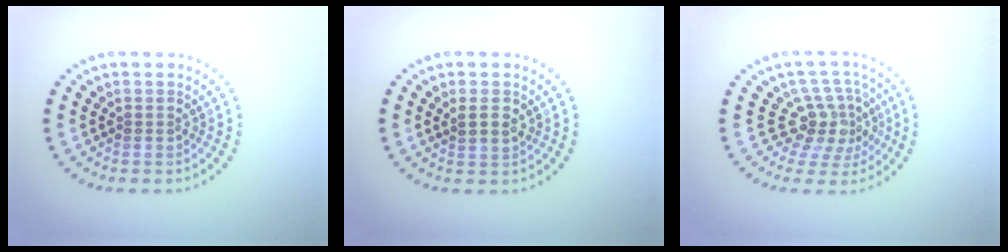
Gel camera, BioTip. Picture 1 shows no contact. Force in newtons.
{"total": 1.5, "press": 1.3, "slide": 0.6}
{"total": 4.0, "press": 2.9, "slide": 2.8}